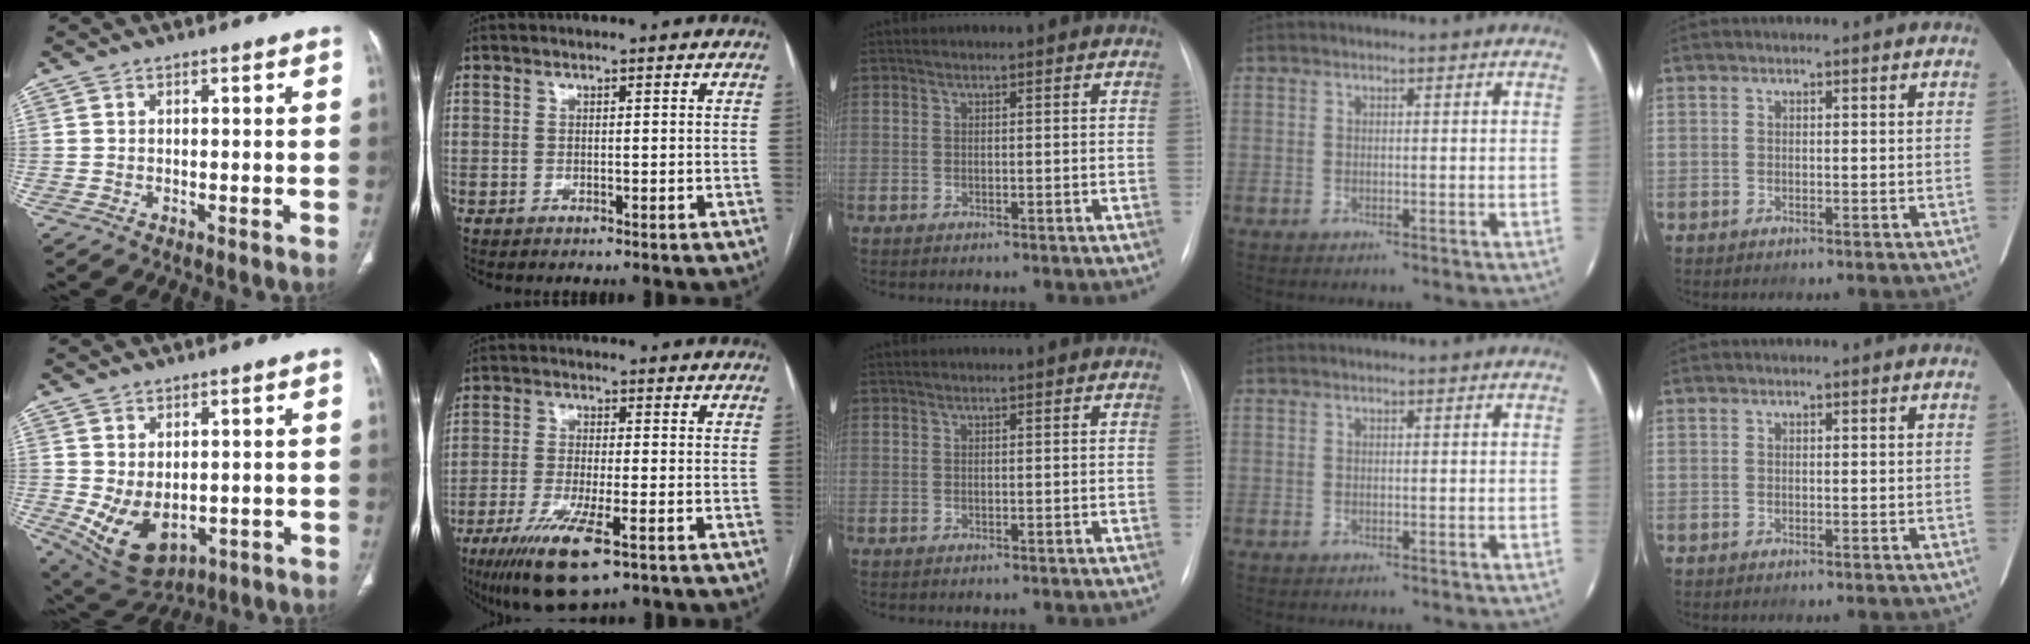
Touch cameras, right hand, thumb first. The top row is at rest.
{"thumb": {"total": 9.9, "force": [-1.3, 6.3, 7.5], "torque": [-0.123, -0.008, 0.007]}, "index": {"total": 10.4, "force": [-5.9, 1.6, 8.5], "torque": [-0.160, -0.028, -0.099]}}